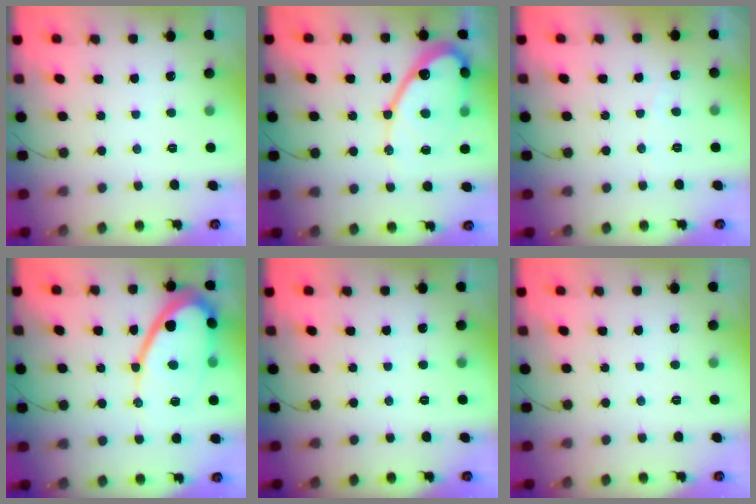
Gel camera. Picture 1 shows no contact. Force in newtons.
{"total": 15.5, "press": 15.5, "slide": 1.2}
{"total": 1.9, "press": 1.9, "slide": 0.2}
{"total": 14.4, "press": 14.4, "slide": 1.6}
{"total": 0.0}
{"total": 0.0}